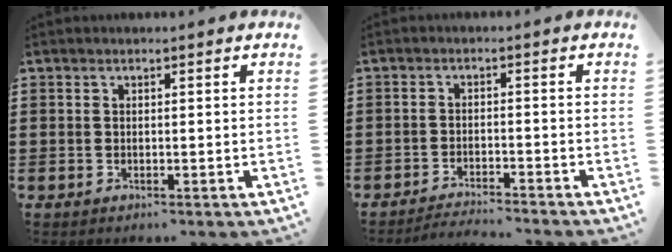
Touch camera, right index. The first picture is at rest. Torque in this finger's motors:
{"motor_torque": [-0.54, 0.26, -1.05, -0.06]}